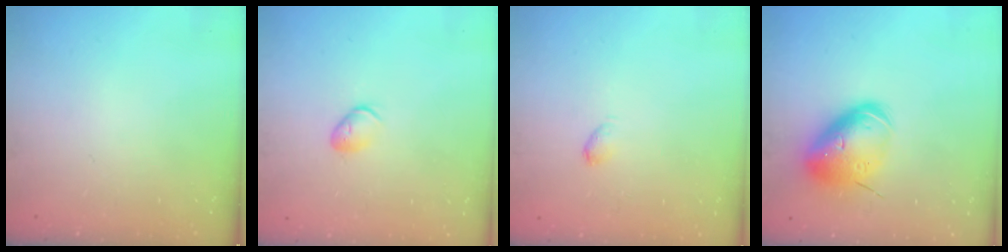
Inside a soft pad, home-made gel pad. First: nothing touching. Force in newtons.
{"total": 5.6, "press": 5.5, "slide": 0.9}
{"total": 2.9, "press": 2.9, "slide": 0.5}
{"total": 15.6, "press": 15.4, "slide": 2.6}